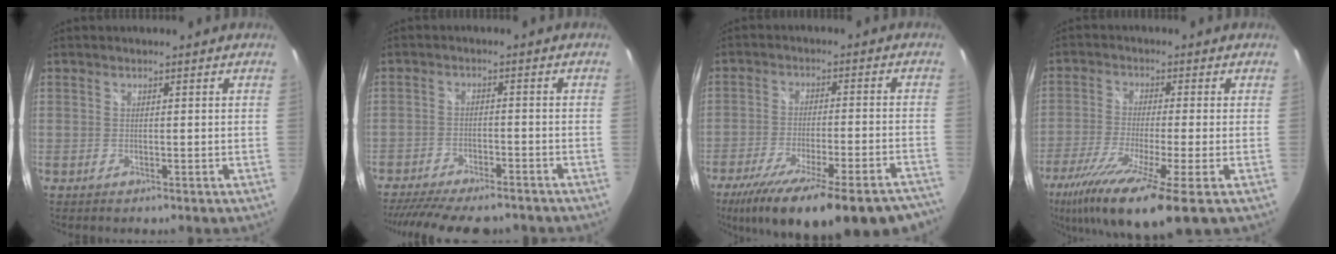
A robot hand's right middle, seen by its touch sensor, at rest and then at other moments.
{"total": 15.7, "force": [-13.1, 4.7, 7.4], "torque": [-0.156, -0.028, -0.192]}
{"total": 27.7, "force": [-22.2, 6.1, 15.3], "torque": [-0.256, -0.056, -0.312]}
{"total": 15.0, "force": [-8.6, 0.9, 12.2], "torque": [-0.248, -0.058, -0.154]}